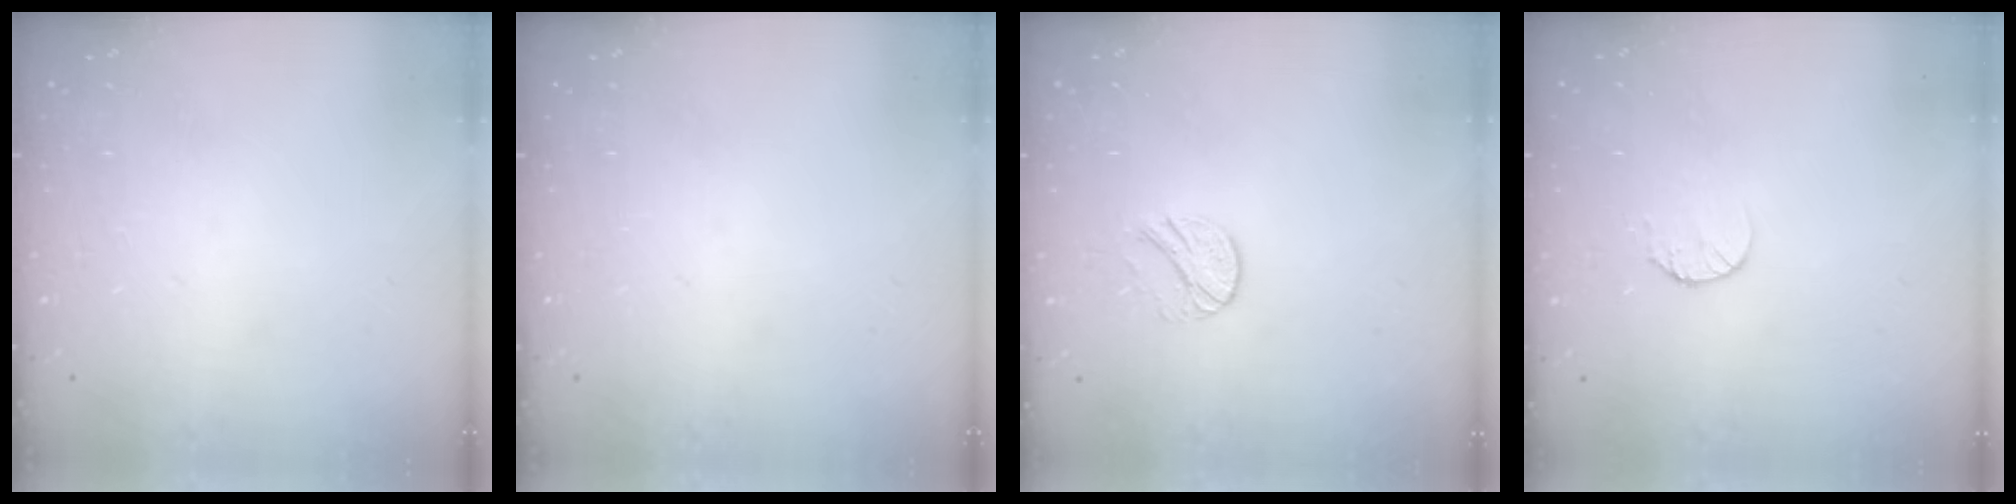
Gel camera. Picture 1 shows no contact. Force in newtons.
{"total": 0.0}
{"total": 8.0, "press": 8.0, "slide": 0.7}
{"total": 5.6, "press": 5.5, "slide": 0.6}